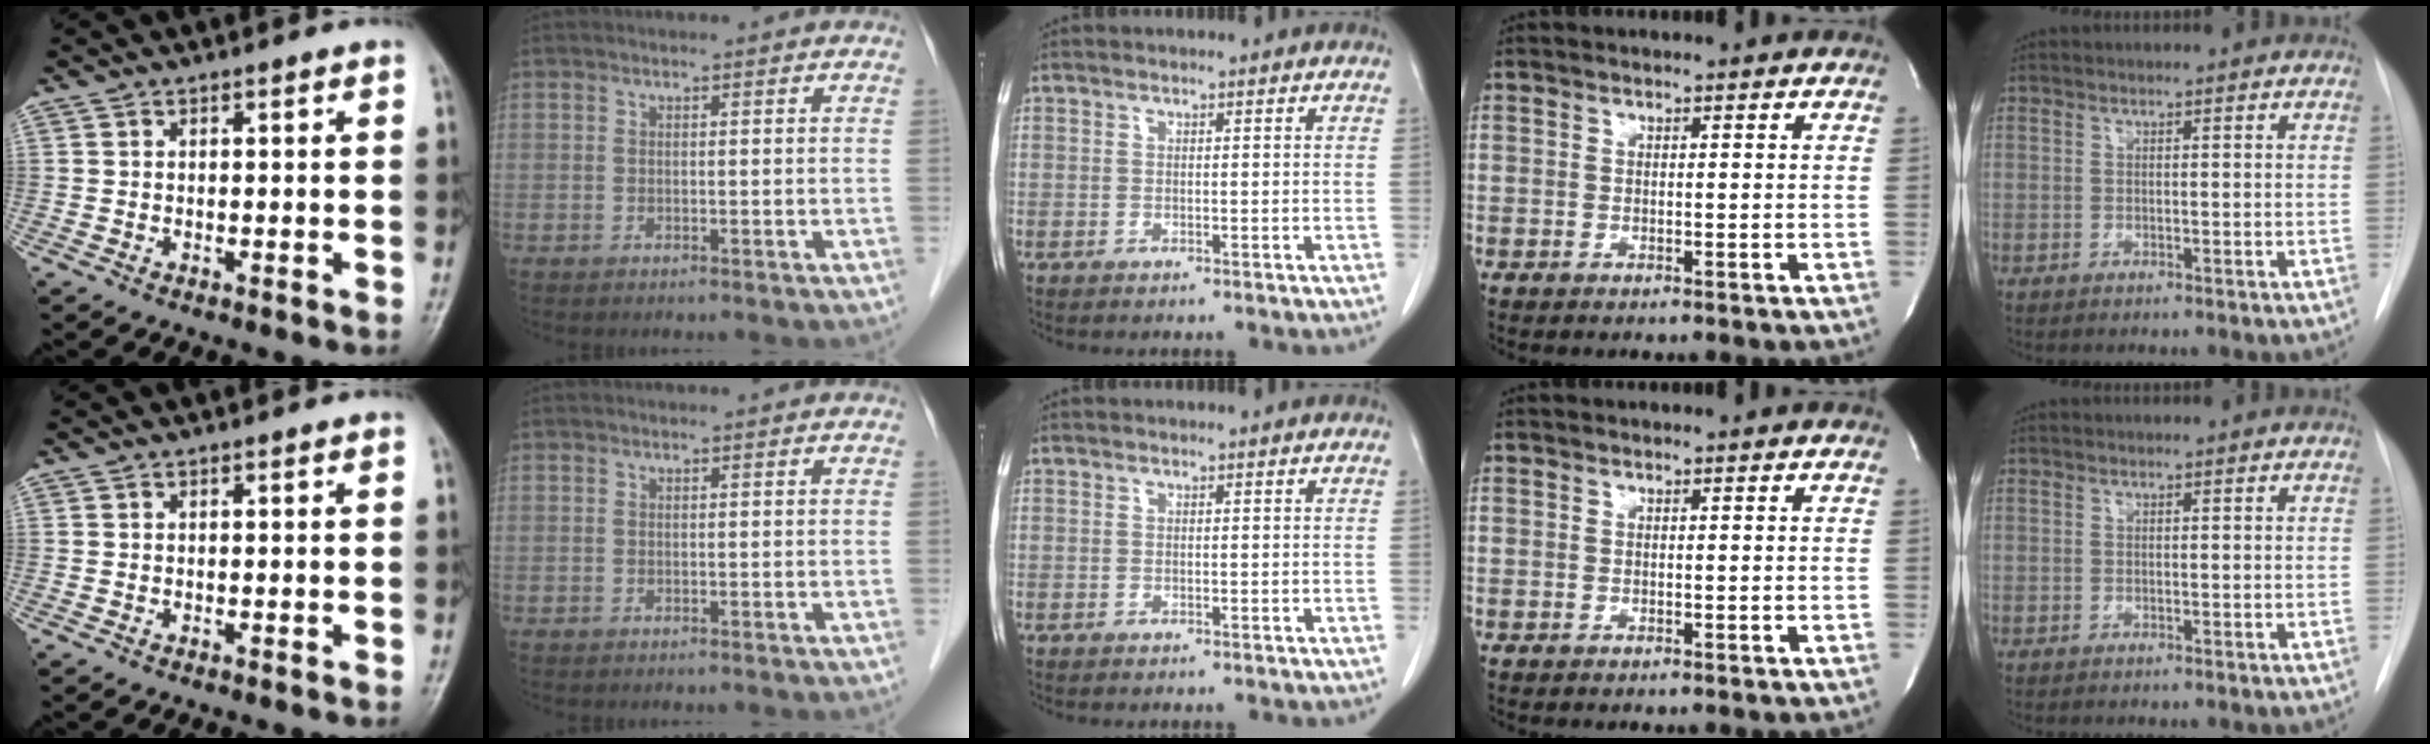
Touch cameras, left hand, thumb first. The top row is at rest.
{}